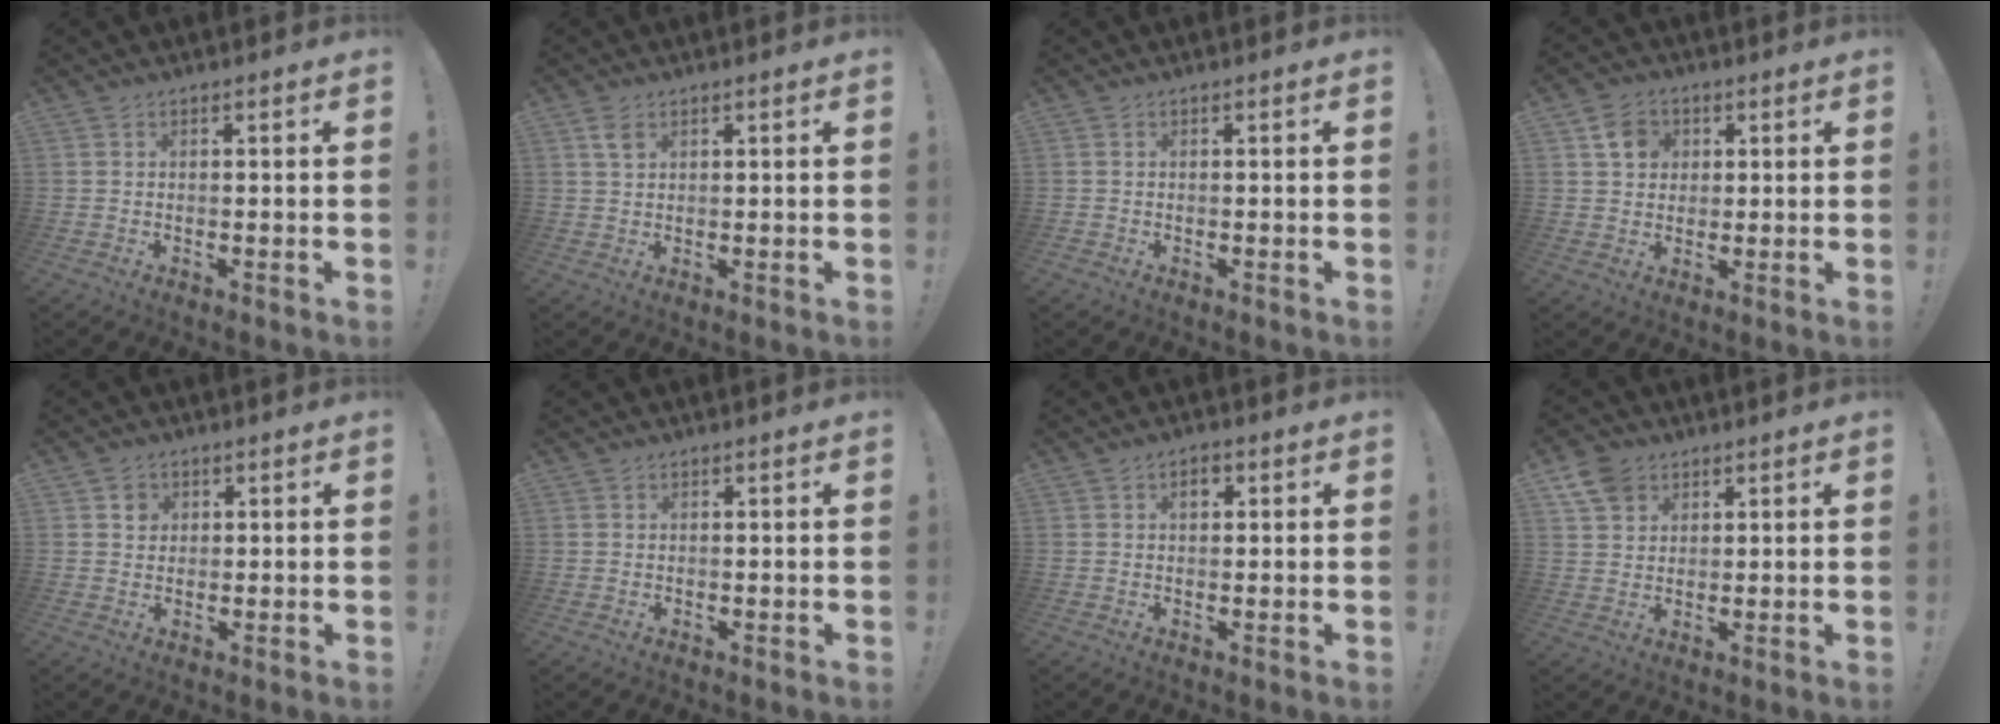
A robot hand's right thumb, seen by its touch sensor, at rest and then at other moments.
{"total": 2.6, "force": [1.4, 1.6, 1.4], "torque": [-0.021, -0.004, 0.025]}
{"total": 0.8, "force": [-0.6, 0.2, -0.5], "torque": [0.006, 0.002, -0.010]}
{"total": 6.8, "force": [2.6, 6.0, 1.9], "torque": [-0.019, -0.007, 0.051]}
{"total": 3.0, "force": [0.9, 2.9, 0.1], "torque": [0.009, -0.004, 0.013]}
{"total": 1.5, "force": [0.6, 1.3, 0.0], "torque": [0.012, -0.009, 0.008]}
{"total": 2.8, "force": [0.8, 1.8, 1.9], "torque": [-0.019, 0.000, 0.009]}
{"total": 7.4, "force": [4.4, 5.3, 2.7], "torque": [-0.047, -0.018, 0.086]}